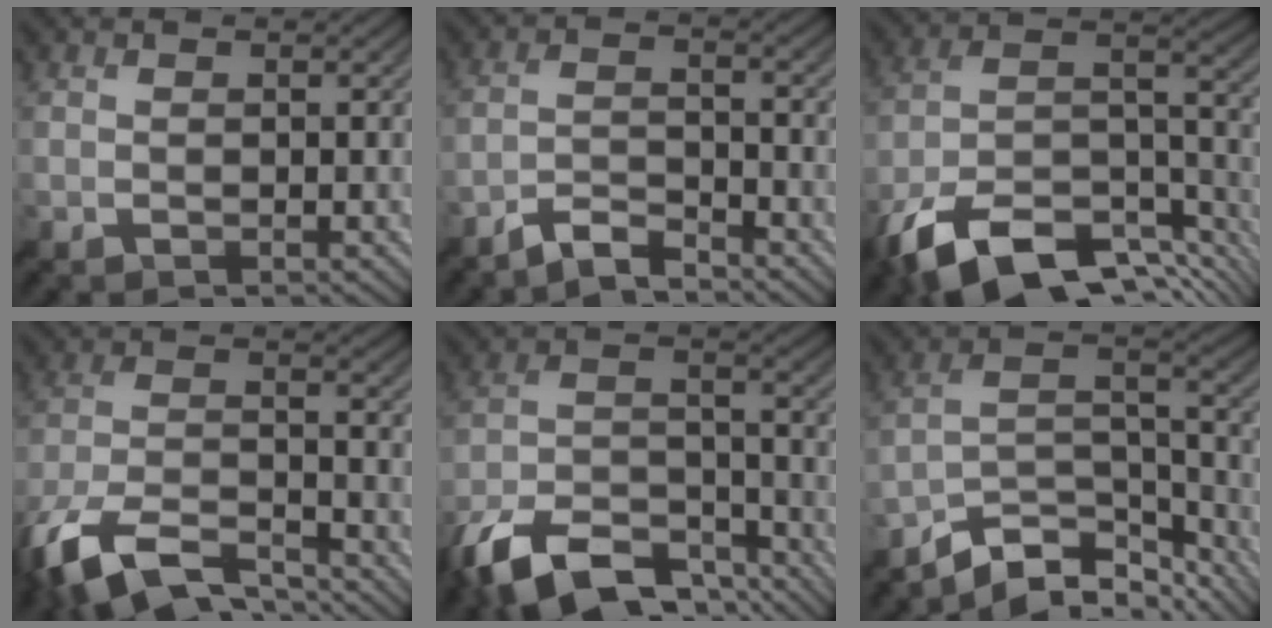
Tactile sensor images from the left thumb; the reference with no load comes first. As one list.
[{"total": 4.1, "force": [-3.6, 0.7, 1.8], "torque": [-0.036, 0.006, -0.078]}, {"total": 15.9, "force": [-10.8, 6.1, 9.8], "torque": [-0.217, -0.014, -0.188]}, {"total": 13.8, "force": [-9.8, 5.2, 8.1], "torque": [-0.196, -0.013, -0.186]}, {"total": 14.2, "force": [-10.3, 5.9, 7.9], "torque": [-0.168, -0.006, -0.191]}, {"total": 11.3, "force": [-8.9, 4.2, 5.5], "torque": [-0.102, 0.003, -0.157]}]